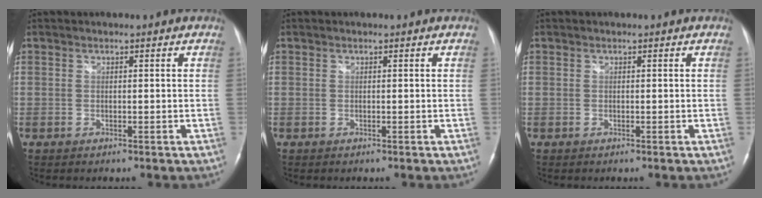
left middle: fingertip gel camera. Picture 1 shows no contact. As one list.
[{"total": 0.0}, {"total": 0.0}]